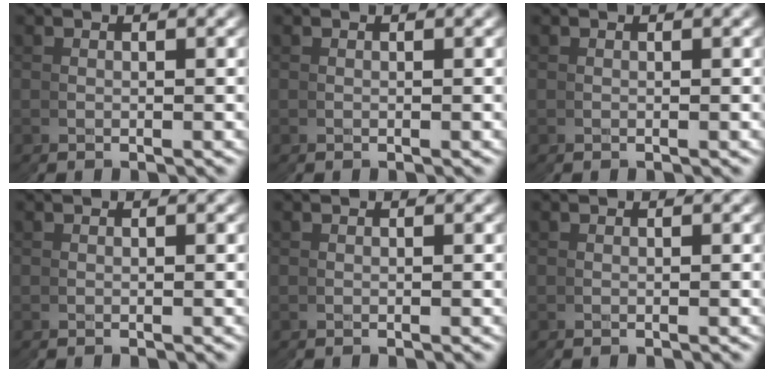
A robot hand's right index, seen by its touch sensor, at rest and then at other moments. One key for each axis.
{"total": 0.0}
{"total": 0.0}
{"total": 0.0}
{"total": 0.0}
{"total": 0.0}